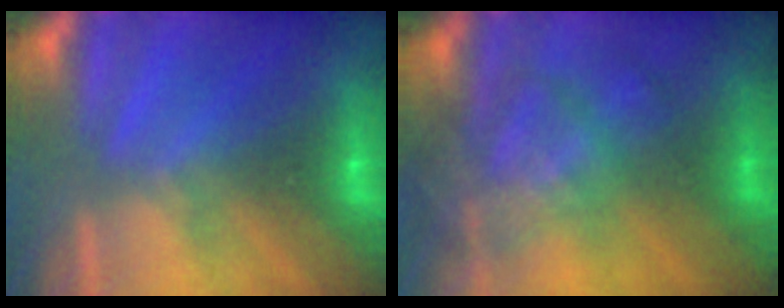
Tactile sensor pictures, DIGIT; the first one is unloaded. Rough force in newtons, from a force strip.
{"total": 3.9}